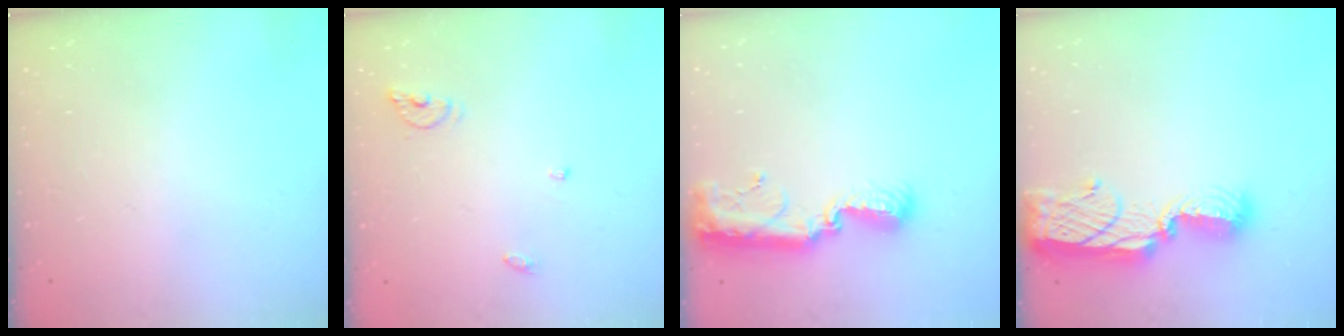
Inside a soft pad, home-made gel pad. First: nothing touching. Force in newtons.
{"total": 6.2, "press": 6.2, "slide": 0.4}
{"total": 11.5, "press": 11.4, "slide": 0.9}
{"total": 14.1, "press": 14.1, "slide": 0.7}